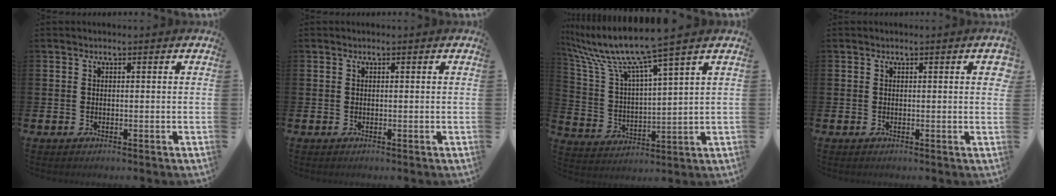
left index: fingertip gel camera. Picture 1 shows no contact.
{"total": 0.0}
{"total": 9.3, "force": [8.0, -0.1, 4.8], "torque": [-0.131, -0.047, 0.131]}
{"total": 1.7, "force": [0.3, 0.3, 1.6], "torque": [-0.020, 0.000, 0.002]}